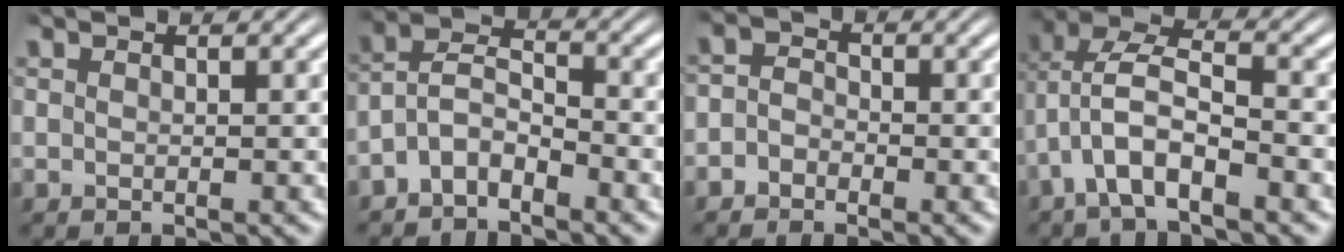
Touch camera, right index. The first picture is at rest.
{"total": 6.4, "force": [-2.1, 5.4, 2.7], "torque": [-0.068, -0.012, -0.051]}
{"total": 2.1, "force": [-1.3, 1.7, 0.3], "torque": [-0.007, -0.005, -0.029]}
{"total": 5.5, "force": [0.5, 3.8, 4.0], "torque": [-0.085, 0.003, -0.004]}